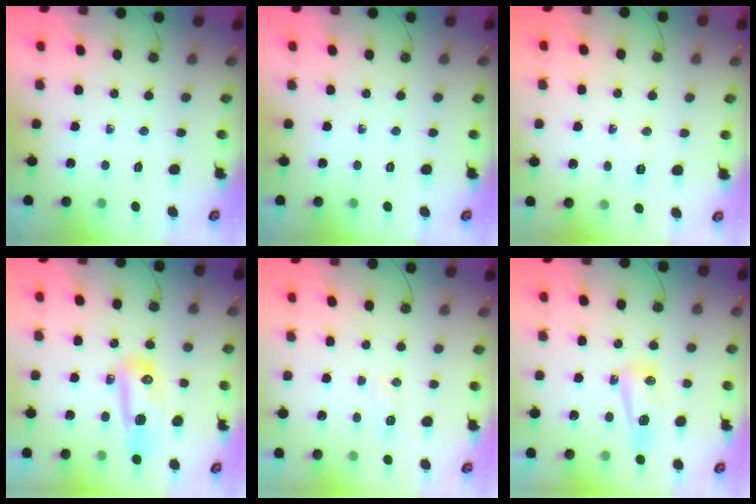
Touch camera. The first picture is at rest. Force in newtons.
{"total": 0.0}
{"total": 4.3, "press": 4.2, "slide": 0.9}
{"total": 10.0, "press": 9.9, "slide": 1.2}
{"total": 5.2, "press": 5.2, "slide": 0.6}
{"total": 7.5, "press": 7.5, "slide": 0.9}